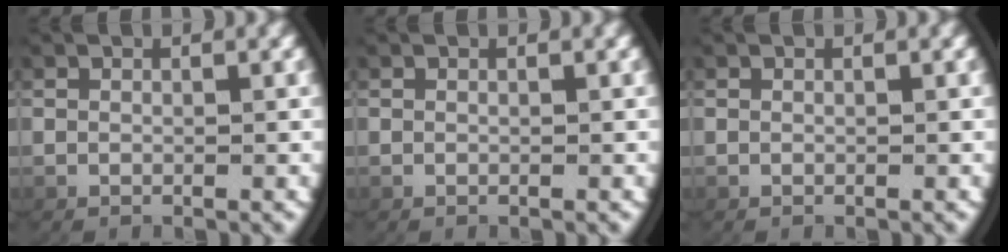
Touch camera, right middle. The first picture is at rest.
{"total": 0.0}
{"total": 0.0}